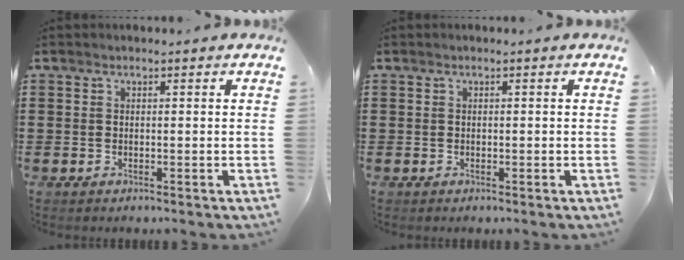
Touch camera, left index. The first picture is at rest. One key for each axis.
{"total": 0.0}